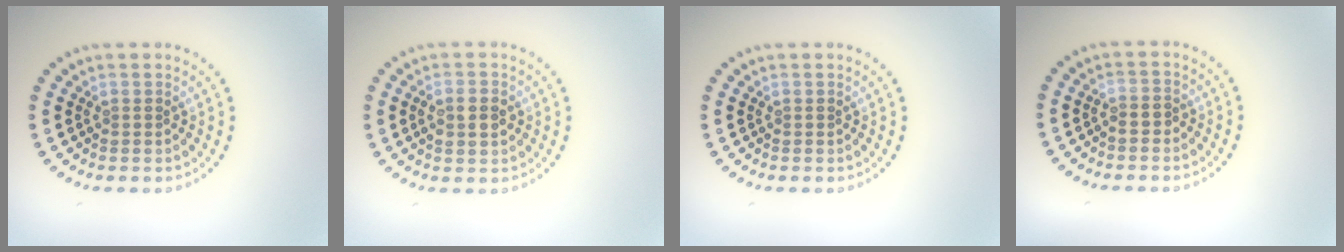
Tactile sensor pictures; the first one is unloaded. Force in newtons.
{"total": 2.4, "press": 2.4, "slide": 0.3}
{"total": 0.0}
{"total": 0.8, "press": 0.6, "slide": 0.5}